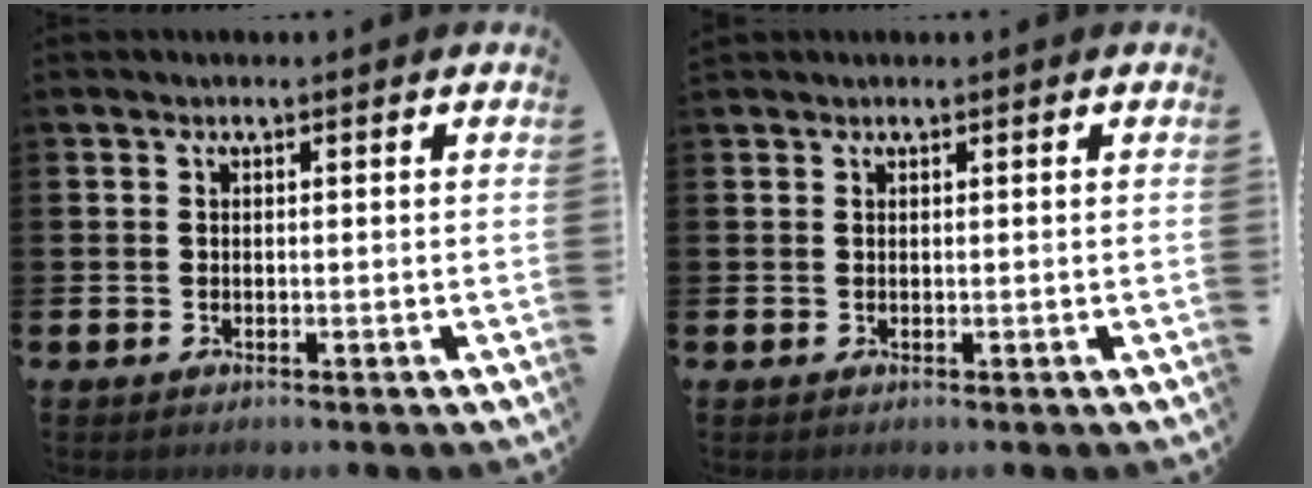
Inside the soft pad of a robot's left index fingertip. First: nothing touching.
{"total": 0.6, "force": [0.6, 0.1, 0.0], "torque": [0.000, 0.002, 0.011]}